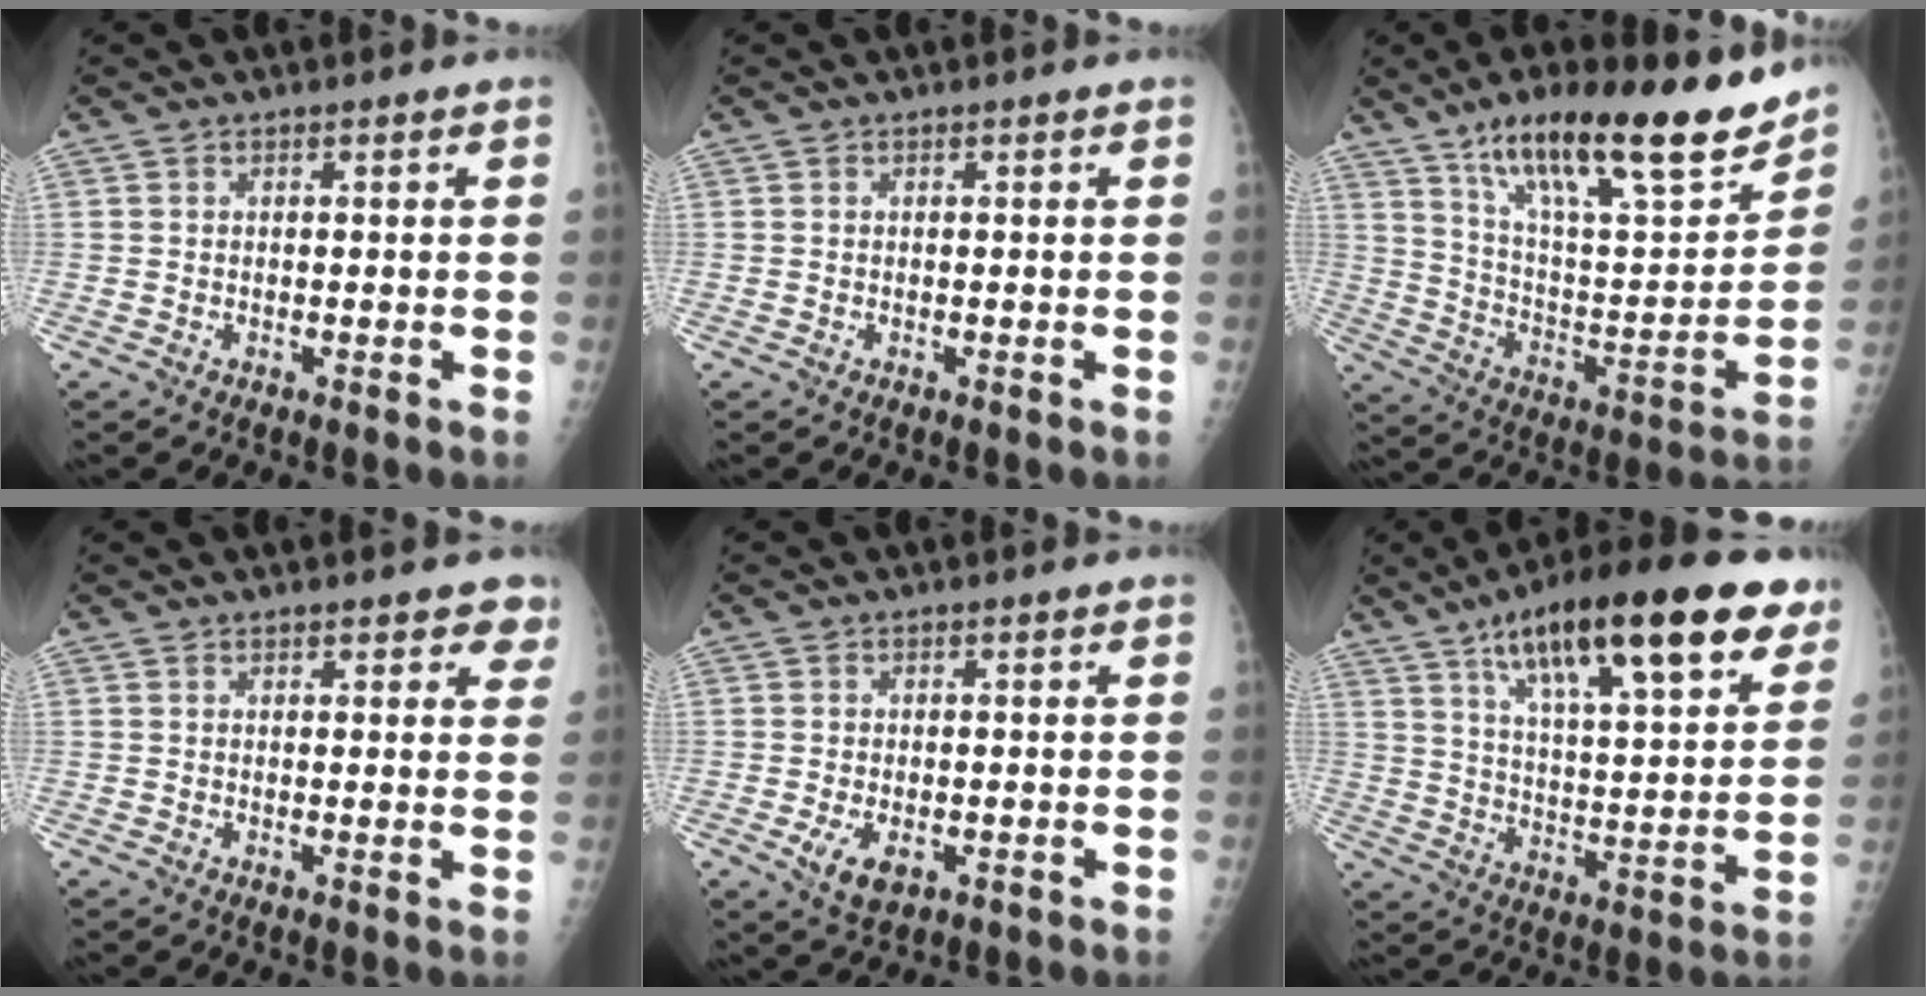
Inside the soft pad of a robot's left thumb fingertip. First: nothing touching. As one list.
[{"total": 0.0}, {"total": 25.9, "force": [17.8, 7.0, 17.5], "torque": [-0.243, -0.061, 0.294]}, {"total": 4.3, "force": [3.2, 1.8, 2.2], "torque": [0.009, -0.008, 0.034]}, {"total": 4.3, "force": [-1.2, 2.4, 3.3], "torque": [-0.059, -0.009, -0.013]}, {"total": 25.6, "force": [14.5, 7.5, 19.7], "torque": [-0.283, -0.026, 0.228]}]